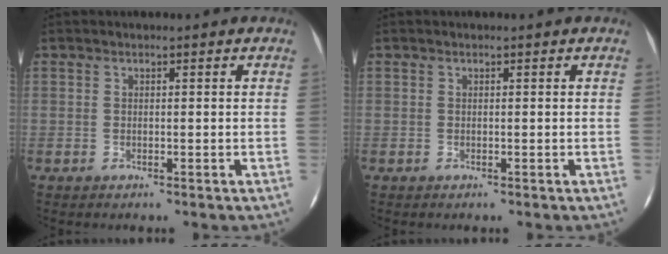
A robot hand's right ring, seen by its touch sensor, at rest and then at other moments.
{"total": 0.0}